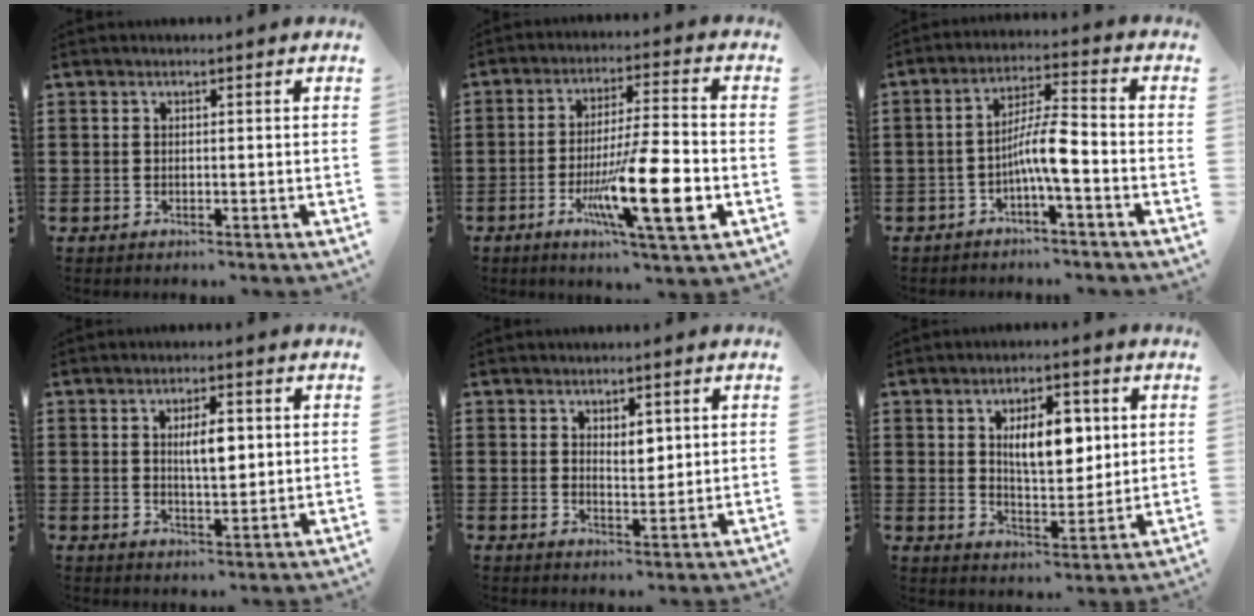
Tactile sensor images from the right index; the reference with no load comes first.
{"total": 14.4, "force": [-4.6, 2.5, 13.5], "torque": [-0.239, -0.010, -0.077]}
{"total": 6.8, "force": [-2.3, 1.1, 6.3], "torque": [-0.127, 0.000, -0.048]}
{"total": 5.0, "force": [1.0, 1.8, 4.6], "torque": [-0.076, 0.000, 0.011]}
{"total": 3.0, "force": [1.5, 1.6, 2.0], "torque": [-0.027, 0.000, 0.023]}
{"total": 7.9, "force": [2.3, 3.8, 6.6], "torque": [-0.105, -0.001, 0.032]}